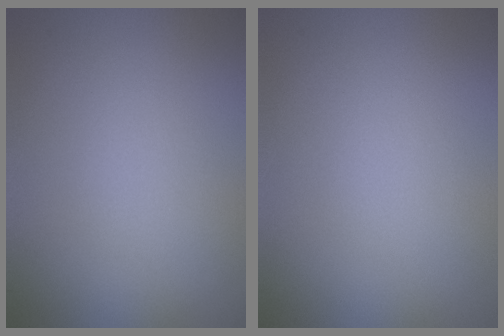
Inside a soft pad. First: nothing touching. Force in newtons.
{"total": 0.0}